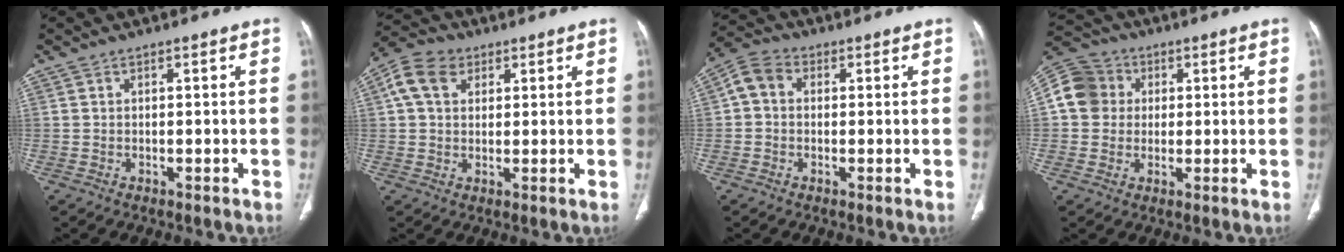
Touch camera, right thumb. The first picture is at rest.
{"total": 8.1, "force": [2.9, 5.9, 4.7], "torque": [-0.083, 0.012, 0.048]}
{"total": 5.3, "force": [0.5, 4.3, 3.1], "torque": [-0.057, 0.019, -0.001]}
{"total": 9.5, "force": [1.3, 8.7, 3.5], "torque": [-0.058, 0.017, 0.015]}